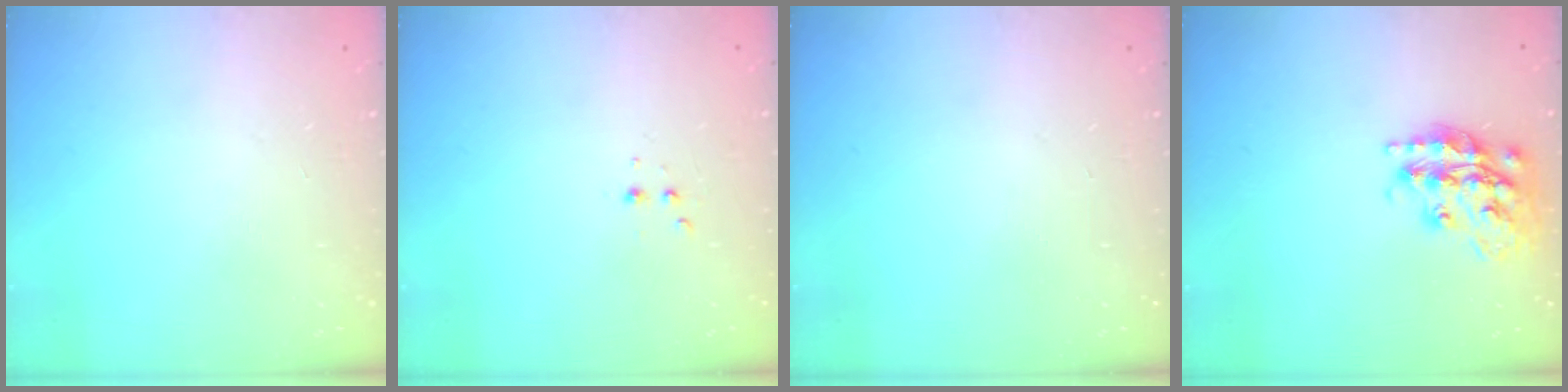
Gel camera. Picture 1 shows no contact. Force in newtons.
{"total": 2.5, "press": 2.4, "slide": 0.5}
{"total": 0.0}
{"total": 18.3, "press": 18.3, "slide": 1.0}